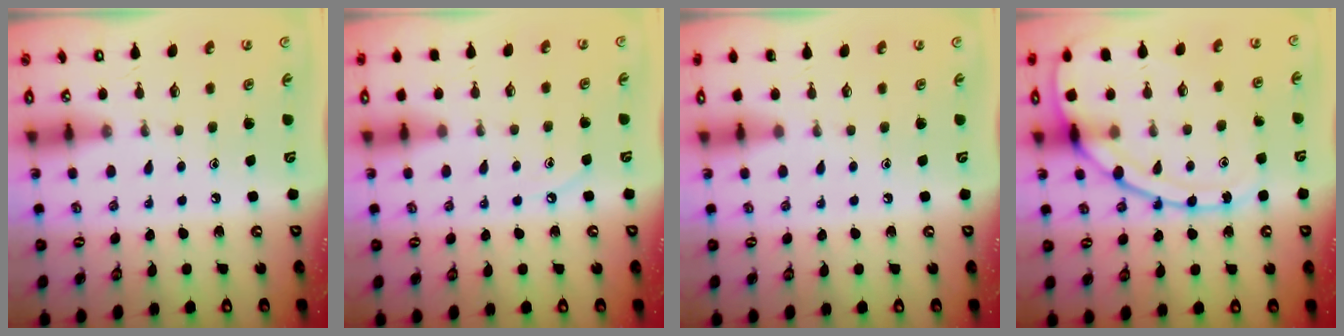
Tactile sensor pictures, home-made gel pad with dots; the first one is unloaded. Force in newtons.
{"total": 3.6, "press": 3.6, "slide": 0.6}
{"total": 0.0}
{"total": 14.3, "press": 14.3, "slide": 1.2}